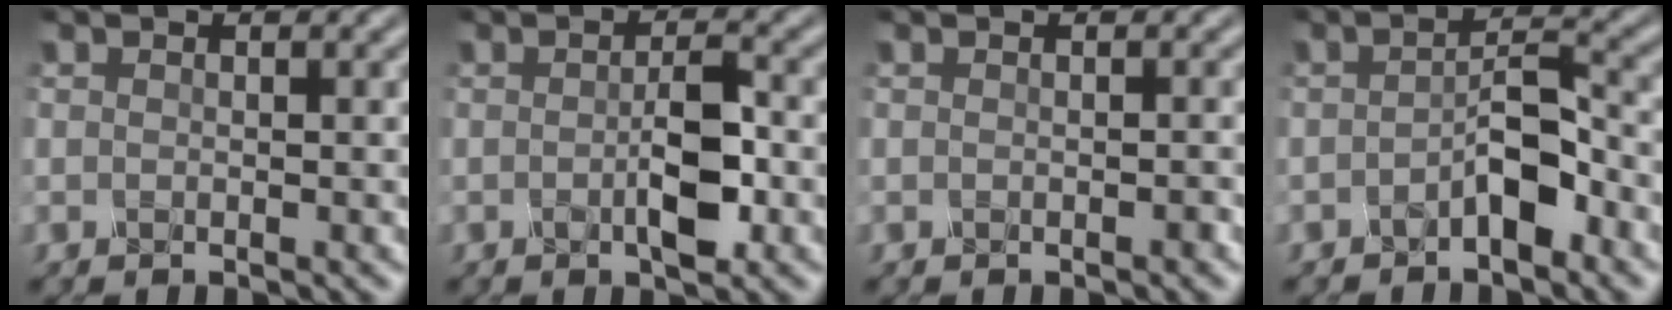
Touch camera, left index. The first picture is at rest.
{"total": 2.6, "force": [-0.7, 0.4, 2.4], "torque": [-0.057, 0.001, -0.008]}
{"total": 0.8, "force": [-0.7, 0.0, 0.4], "torque": [0.000, 0.006, -0.005]}
{"total": 2.4, "force": [-1.6, 0.3, 1.8], "torque": [-0.045, 0.013, -0.026]}